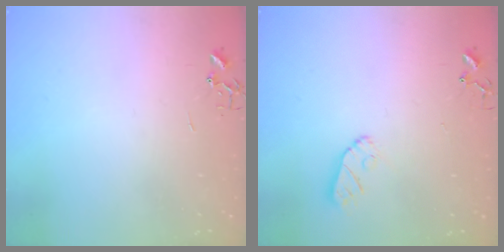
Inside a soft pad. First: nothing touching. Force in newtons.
{"total": 7.2, "press": 7.2, "slide": 0.4}